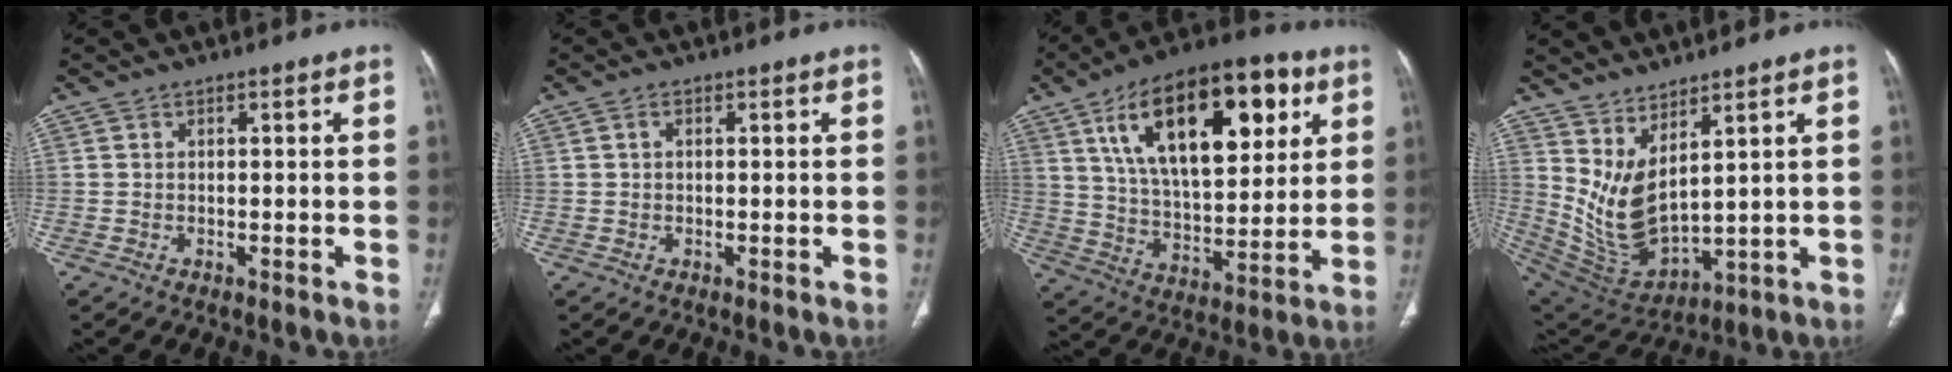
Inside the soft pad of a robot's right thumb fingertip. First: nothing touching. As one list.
[{"total": 0.9, "force": [0.2, 0.6, 0.6], "torque": [-0.012, 0.005, 0.004]}, {"total": 25.8, "force": [10.4, 12.3, 20.2], "torque": [-0.298, -0.016, 0.171]}, {"total": 11.2, "force": [5.1, 4.4, 8.9], "torque": [-0.169, -0.052, 0.129]}]